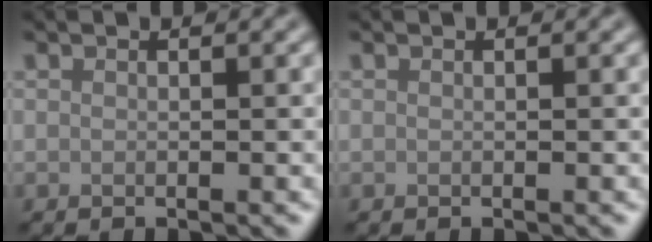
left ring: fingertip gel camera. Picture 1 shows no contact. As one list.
[{"total": 0.0}]